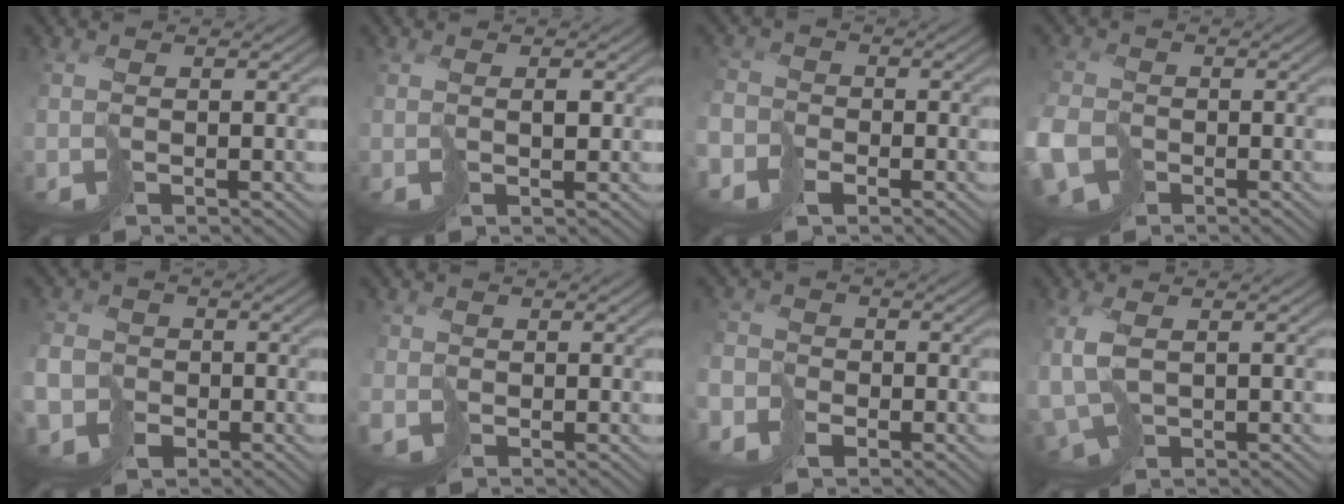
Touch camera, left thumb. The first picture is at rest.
{"total": 1.2, "force": [0.8, 0.4, 0.8], "torque": [-0.013, 0.002, 0.019]}
{"total": 4.3, "force": [-2.9, 2.9, 1.2], "torque": [-0.025, -0.007, -0.065]}
{"total": 6.9, "force": [-3.0, 4.8, 3.9], "torque": [-0.113, -0.024, -0.059]}
{"total": 6.9, "force": [-3.1, 5.7, 2.3], "torque": [-0.064, -0.033, -0.075]}
{"total": 1.3, "force": [-0.6, 1.2, 0.0], "torque": [0.007, -0.005, -0.013]}
{"total": 4.2, "force": [-2.8, 3.0, 1.0], "torque": [-0.021, -0.006, -0.066]}
{"total": 4.7, "force": [-0.6, 2.6, 3.8], "torque": [-0.102, -0.012, -0.005]}